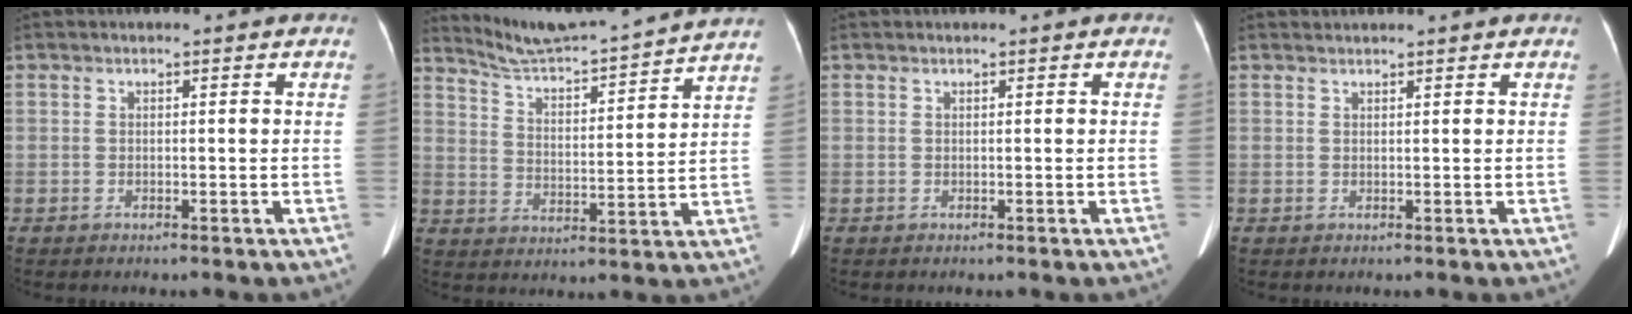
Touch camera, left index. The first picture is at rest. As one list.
[{"total": 15.9, "force": [15.1, -1.1, 4.8], "torque": [-0.087, -0.013, 0.223]}, {"total": 0.0}, {"total": 1.0, "force": [0.9, -0.1, 0.0], "torque": [-0.005, 0.015, 0.023]}]